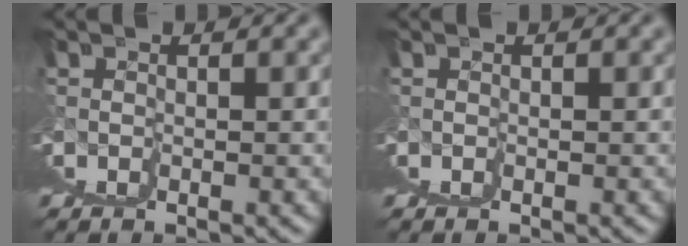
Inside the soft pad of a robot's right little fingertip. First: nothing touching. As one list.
[{"total": 0.0}]